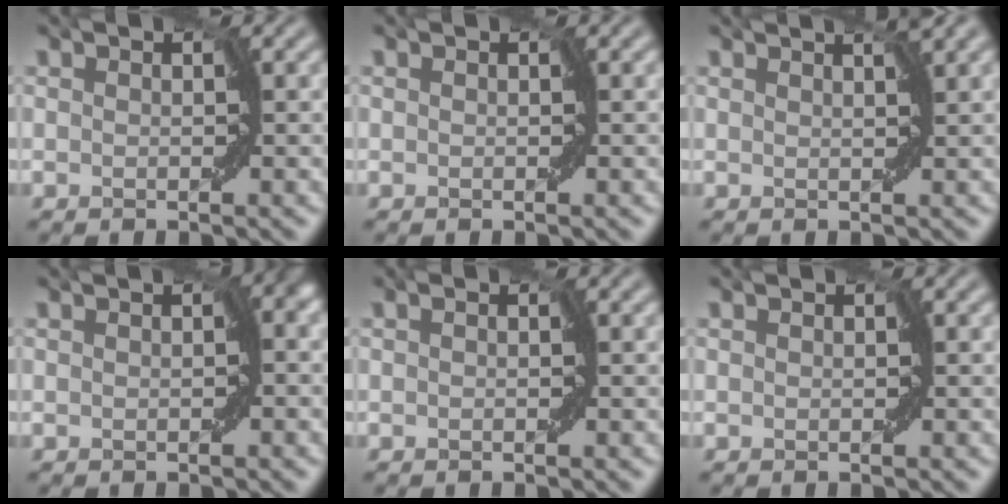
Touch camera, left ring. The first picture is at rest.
{"total": 0.0}
{"total": 1.5, "force": [0.9, 0.0, 1.2], "torque": [-0.026, 0.003, 0.011]}
{"total": 2.2, "force": [-0.2, 1.1, 1.9], "torque": [-0.022, 0.004, -0.007]}
{"total": 0.0}
{"total": 0.0}